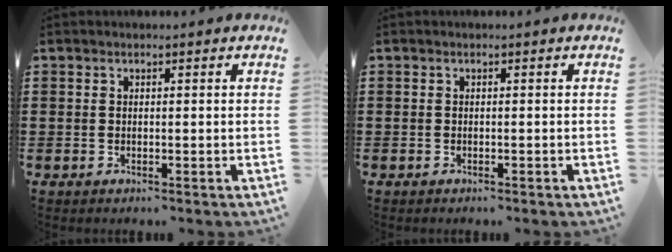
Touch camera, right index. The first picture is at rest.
{"total": 0.6, "force": [-0.5, -0.3, 0.0], "torque": [0.001, -0.003, -0.009]}